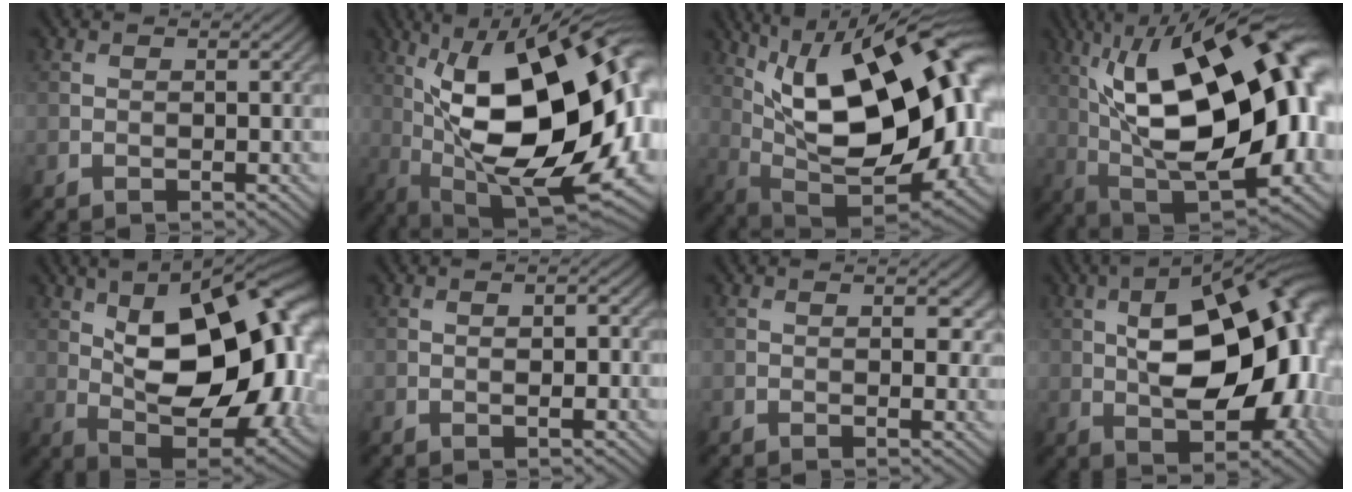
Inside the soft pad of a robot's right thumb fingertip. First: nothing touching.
{"total": 21.9, "force": [0.8, 9.7, 19.6], "torque": [-0.326, 0.013, 0.002]}
{"total": 21.9, "force": [5.1, 10.4, 18.6], "torque": [-0.297, 0.040, 0.085]}
{"total": 22.8, "force": [3.1, 10.6, 19.9], "torque": [-0.329, 0.023, 0.050]}
{"total": 20.4, "force": [3.6, 10.3, 17.2], "torque": [-0.249, 0.020, 0.048]}
{"total": 1.9, "force": [0.0, 0.6, 1.8], "torque": [-0.030, -0.002, 0.001]}
{"total": 2.2, "force": [0.5, 1.3, 1.8], "torque": [-0.022, -0.005, 0.007]}
{"total": 18.2, "force": [0.4, 9.1, 15.8], "torque": [-0.225, 0.012, -0.007]}